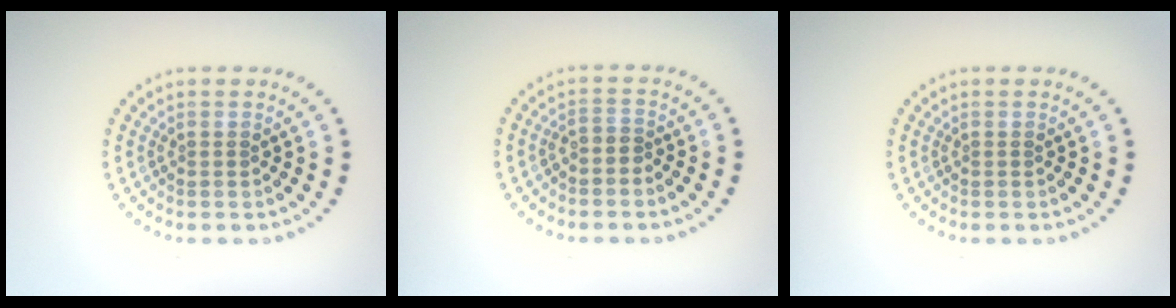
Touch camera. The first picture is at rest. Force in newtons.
{"total": 1.0, "press": 0.7, "slide": 0.7}
{"total": 0.0}